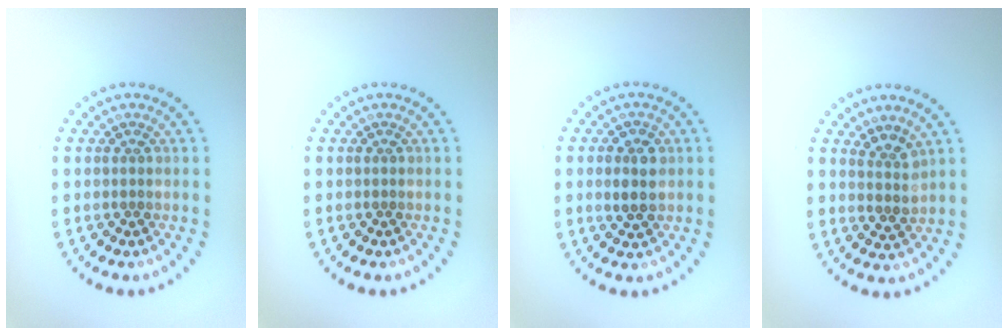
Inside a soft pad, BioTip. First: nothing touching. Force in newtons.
{"total": 0.0}
{"total": 2.6, "press": 2.6, "slide": 0.2}
{"total": 2.0, "press": 1.5, "slide": 1.2}